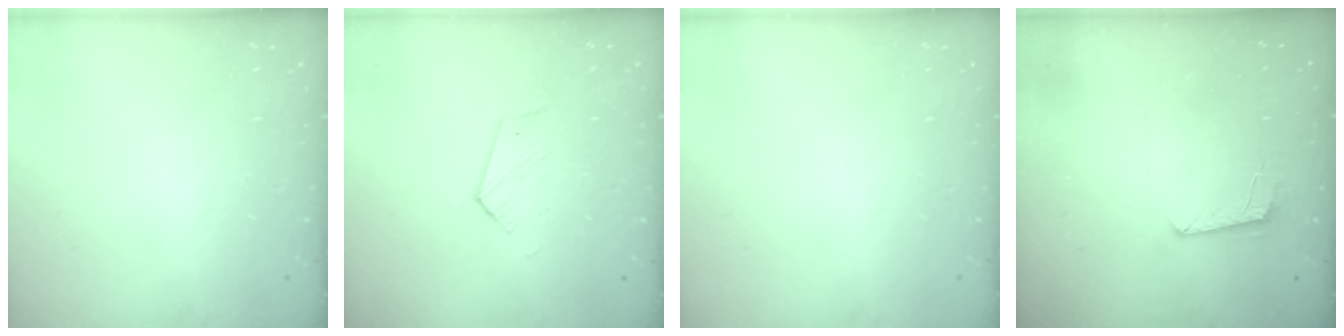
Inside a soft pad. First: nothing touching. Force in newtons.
{"total": 3.9, "press": 3.9, "slide": 0.4}
{"total": 0.0}
{"total": 7.5, "press": 7.5, "slide": 0.7}